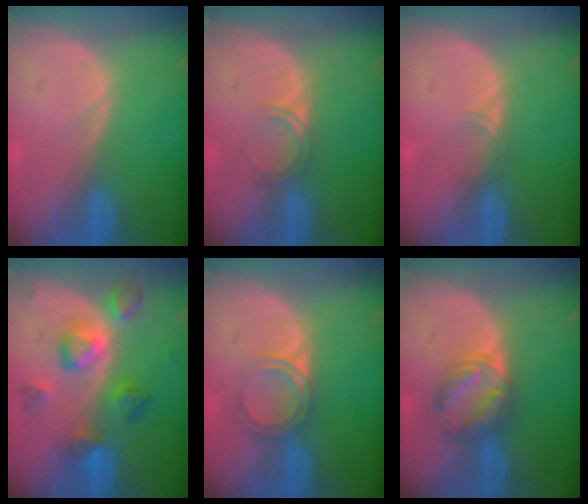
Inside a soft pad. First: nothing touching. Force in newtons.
{"total": 2.0, "press": 2.0, "slide": 0.2}
{"total": 1.1, "press": 1.0, "slide": 0.6}
{"total": 7.6, "press": 7.5, "slide": 1.4}
{"total": 3.4, "press": 3.3, "slide": 0.3}
{"total": 5.8, "press": 5.5, "slide": 1.8}